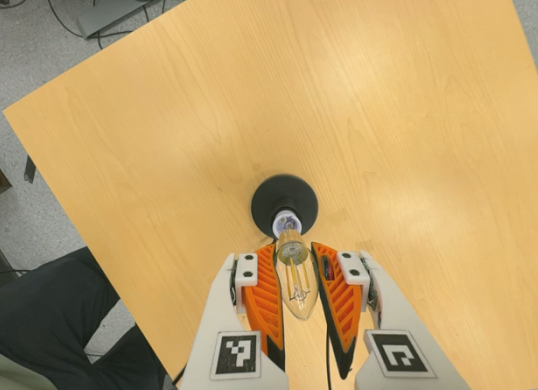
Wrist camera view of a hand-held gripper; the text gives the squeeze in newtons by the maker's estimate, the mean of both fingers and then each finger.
{"total": 22.7, "left": 24.7, "right": 20.8}